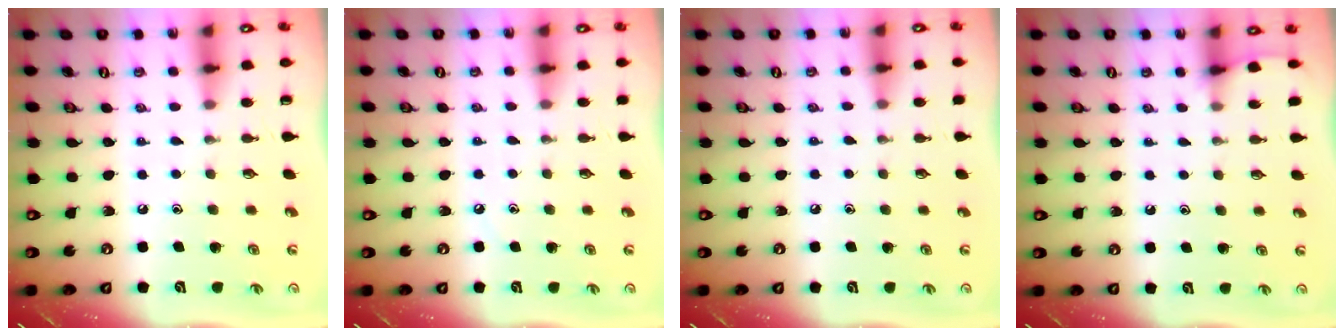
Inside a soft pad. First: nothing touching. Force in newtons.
{"total": 2.3, "press": 2.2, "slide": 0.4}
{"total": 2.9, "press": 2.9, "slide": 0.5}
{"total": 2.4, "press": 2.4, "slide": 0.4}